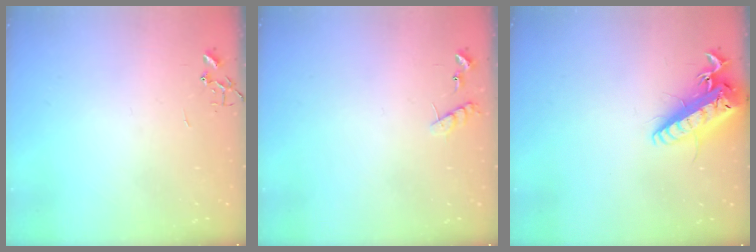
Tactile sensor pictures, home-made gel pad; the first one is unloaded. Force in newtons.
{"total": 6.7, "press": 6.7, "slide": 0.4}
{"total": 20.4, "press": 19.9, "slide": 4.5}